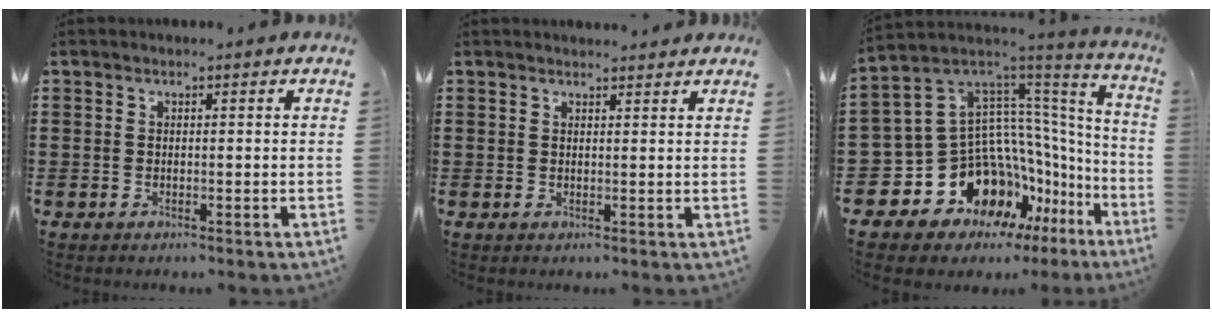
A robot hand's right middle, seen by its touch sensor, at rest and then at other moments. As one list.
[{"total": 1.3, "force": [1.3, 0.1, 0.0], "torque": [0.003, -0.004, 0.023]}, {"total": 13.0, "force": [-6.5, 10.0, 5.2], "torque": [-0.170, -0.032, -0.093]}]